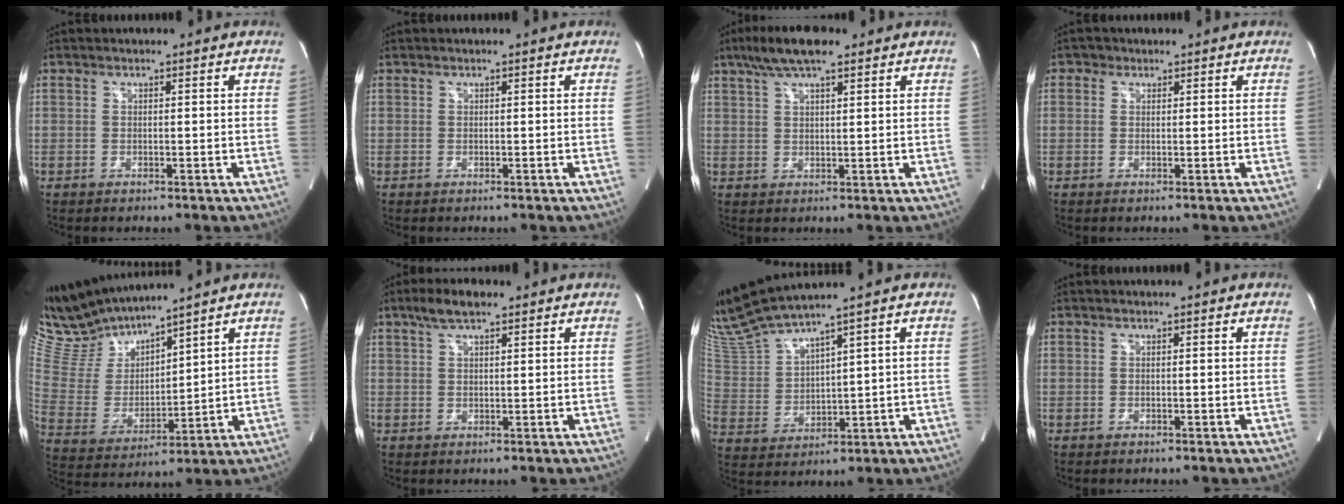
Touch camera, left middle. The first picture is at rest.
{"total": 0.0}
{"total": 7.8, "force": [5.5, 1.6, 5.4], "torque": [-0.108, 0.022, 0.097]}
{"total": 1.3, "force": [0.7, 1.0, 0.2], "torque": [0.001, 0.002, 0.008]}
{"total": 11.6, "force": [11.2, 1.0, 2.6], "torque": [-0.075, -0.001, 0.242]}
{"total": 4.7, "force": [3.2, 1.3, 3.1], "torque": [-0.069, 0.014, 0.060]}
{"total": 9.4, "force": [8.6, -1.0, 3.7], "torque": [-0.092, -0.001, 0.186]}
{"total": 0.0}